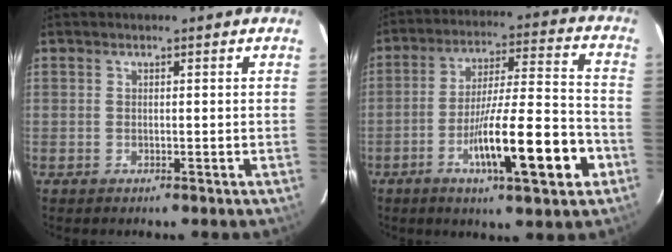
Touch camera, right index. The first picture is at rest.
{"total": 16.2, "force": [-6.4, 1.5, 14.8], "torque": [-0.247, 0.000, -0.100]}